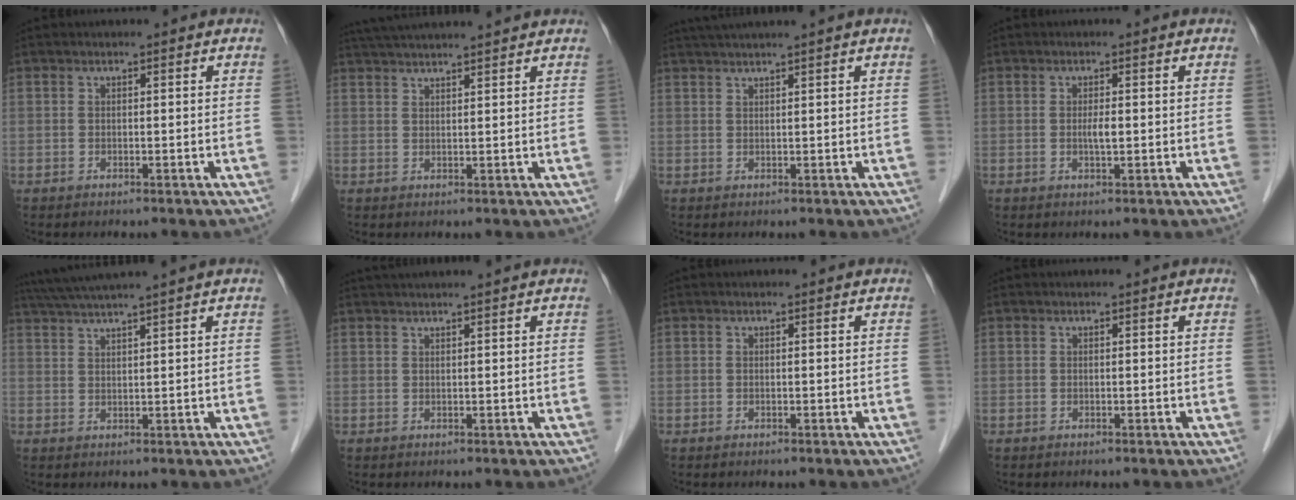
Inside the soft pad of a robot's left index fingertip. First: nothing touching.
{"total": 10.3, "force": [9.4, -0.5, 4.2], "torque": [-0.074, 0.036, 0.138]}
{"total": 4.2, "force": [3.4, -1.2, 2.2], "torque": [-0.033, 0.023, 0.064]}
{"total": 1.6, "force": [-0.1, 0.3, 1.6], "torque": [-0.032, 0.000, -0.002]}
{"total": 7.4, "force": [6.3, -1.7, 3.6], "torque": [-0.061, 0.024, 0.104]}
{"total": 4.4, "force": [3.8, -1.0, 2.0], "torque": [-0.022, 0.028, 0.061]}
{"total": 0.0}
{"total": 0.0}